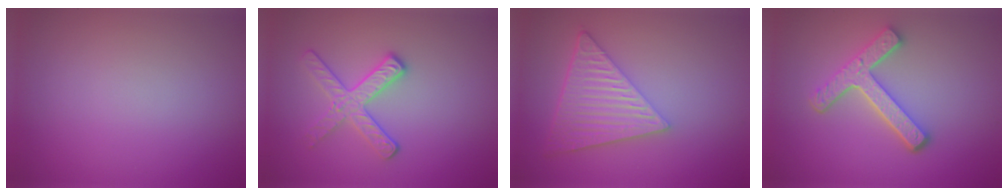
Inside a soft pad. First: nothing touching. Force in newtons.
{"total": 2.8, "press": 2.6, "slide": 1.0}
{"total": 6.5, "press": 4.6, "slide": 4.6}
{"total": 4.4, "press": 3.4, "slide": 2.9}